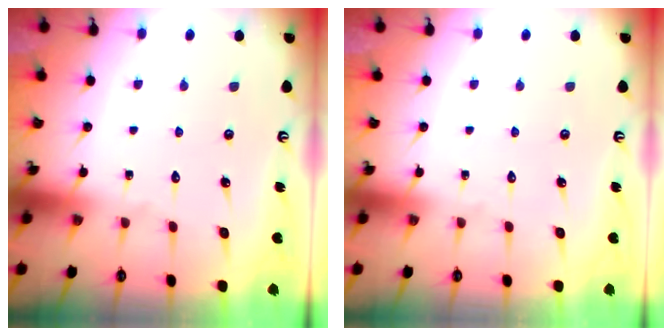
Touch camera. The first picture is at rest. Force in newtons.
{"total": 0.0}